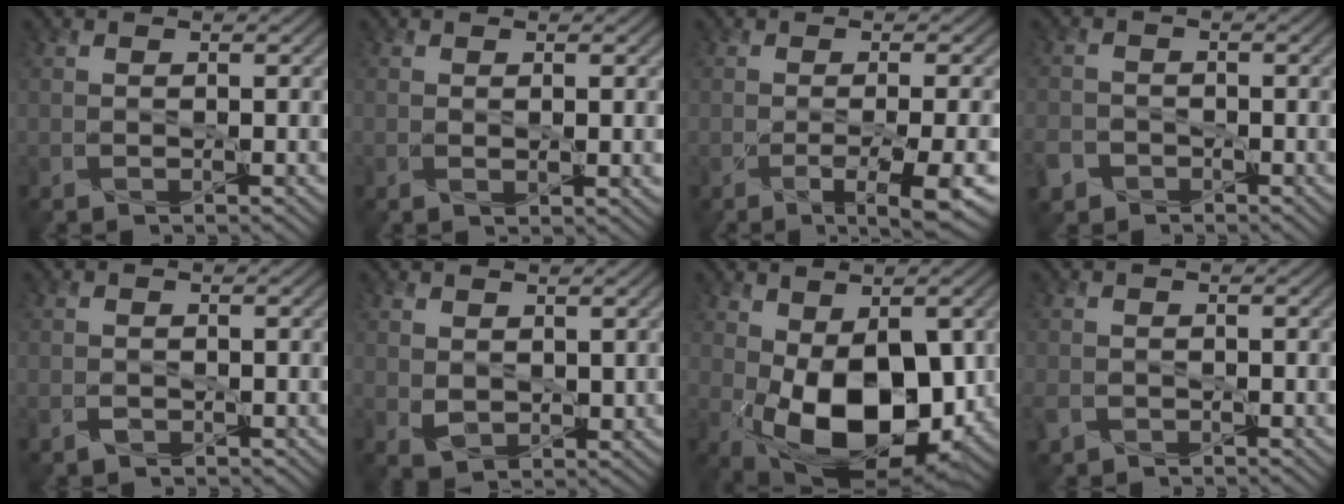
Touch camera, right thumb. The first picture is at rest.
{"total": 1.9, "force": [0.1, 0.7, 1.7], "torque": [-0.030, -0.005, 0.005]}
{"total": 5.5, "force": [-2.0, 1.1, 5.0], "torque": [-0.077, -0.006, -0.027]}
{"total": 3.5, "force": [-2.1, 2.5, 1.0], "torque": [-0.032, -0.009, -0.049]}
{"total": 1.5, "force": [-0.6, 1.2, 0.6], "torque": [-0.014, -0.007, -0.014]}
{"total": 2.5, "force": [1.2, 1.8, 1.2], "torque": [-0.033, -0.007, 0.026]}
{"total": 14.4, "force": [-1.9, 8.3, 11.5], "torque": [-0.203, -0.036, -0.017]}
{"total": 2.2, "force": [-1.1, 1.7, 0.8], "torque": [-0.028, -0.013, -0.027]}